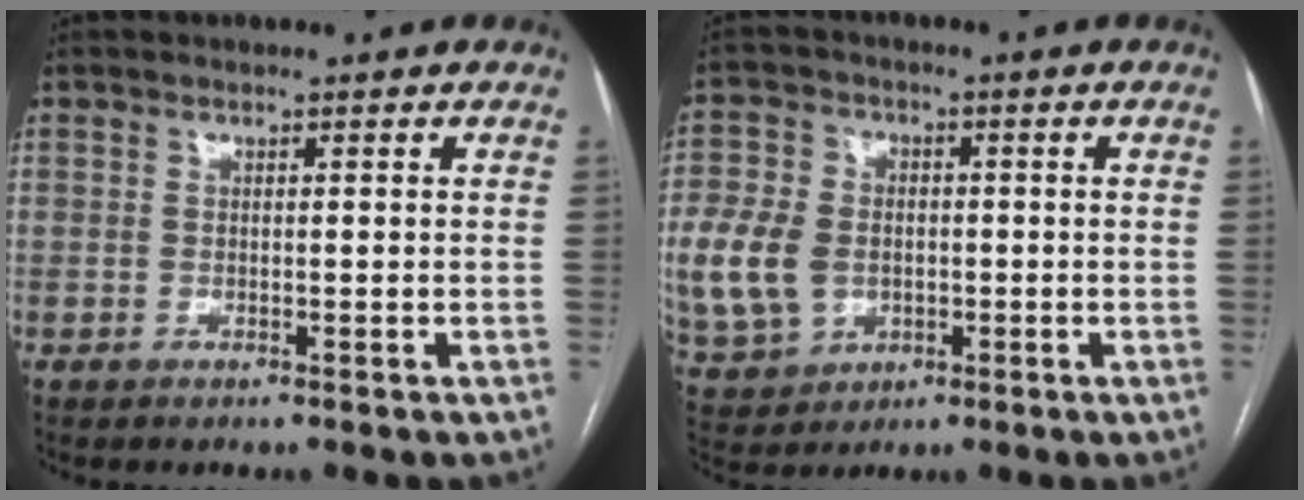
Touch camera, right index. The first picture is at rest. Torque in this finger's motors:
{"motor_torque": [0.41, -0.14, 0.27, 0.06]}